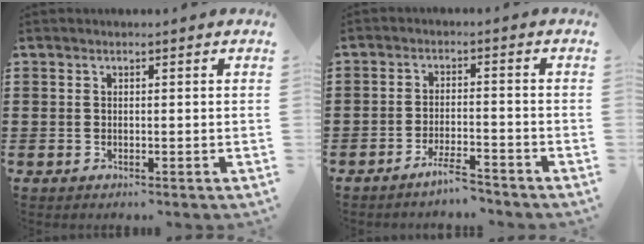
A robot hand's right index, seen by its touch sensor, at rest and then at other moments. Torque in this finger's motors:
{"motor_torque": [0.16, 0.70, -0.14, -0.08]}